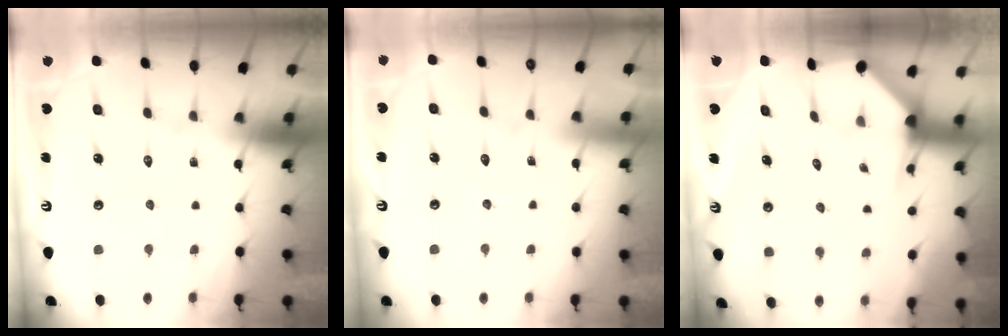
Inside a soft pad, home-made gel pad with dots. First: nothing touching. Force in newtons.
{"total": 3.1, "press": 3.1, "slide": 0.3}
{"total": 3.4, "press": 3.3, "slide": 0.3}